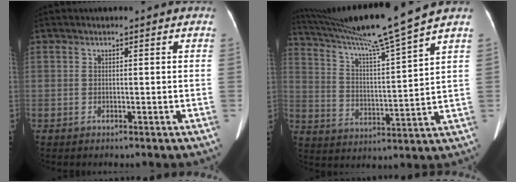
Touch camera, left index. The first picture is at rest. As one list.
[{"total": 15.8, "force": [13.3, -3.2, 7.9], "torque": [-0.140, -0.021, 0.224]}]